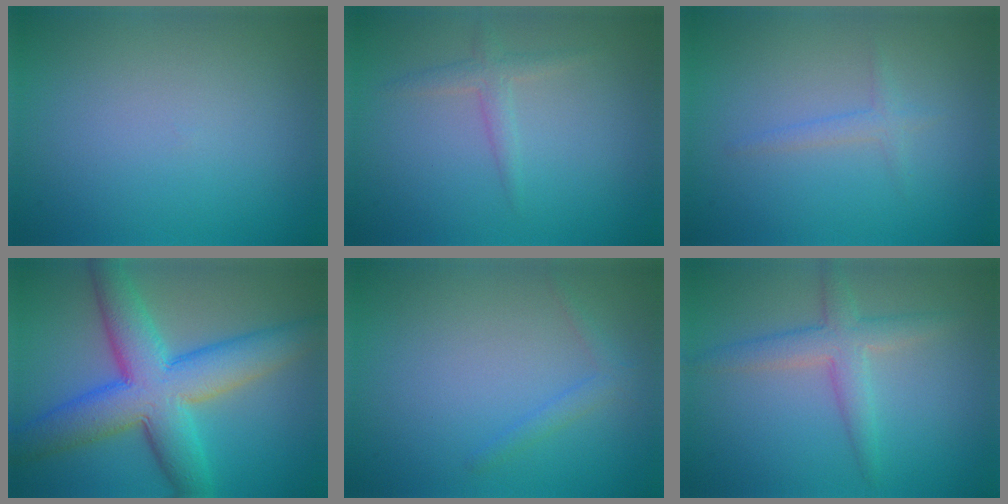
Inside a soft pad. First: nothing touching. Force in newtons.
{"total": 1.6, "press": 1.6, "slide": 0.1}
{"total": 1.2, "press": 1.2, "slide": 0.1}
{"total": 9.9, "press": 9.9, "slide": 0.4}
{"total": 1.3, "press": 1.3, "slide": 0.1}
{"total": 3.3, "press": 3.3, "slide": 0.1}